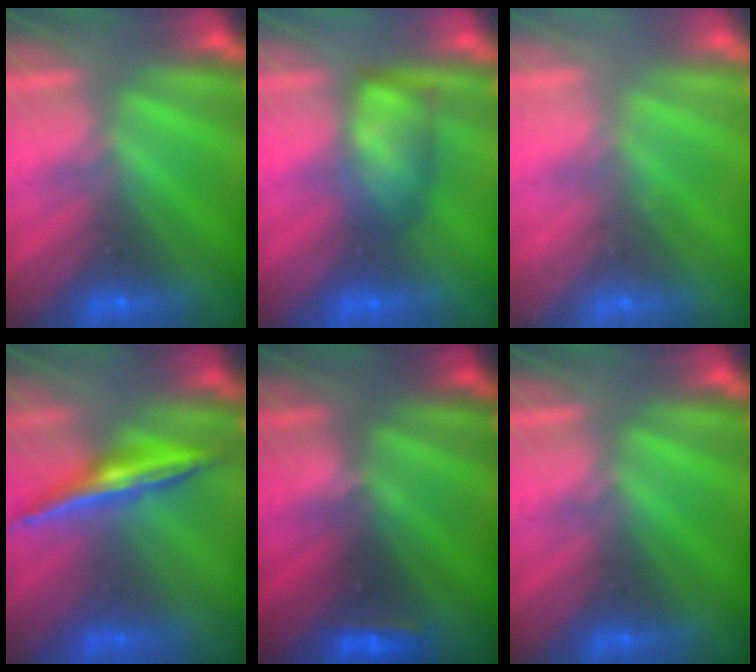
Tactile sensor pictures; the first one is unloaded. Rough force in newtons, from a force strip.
{"total": 4.8}
{"total": 2.3}
{"total": 1.6}
{"total": 4.1}
{"total": 0.0}